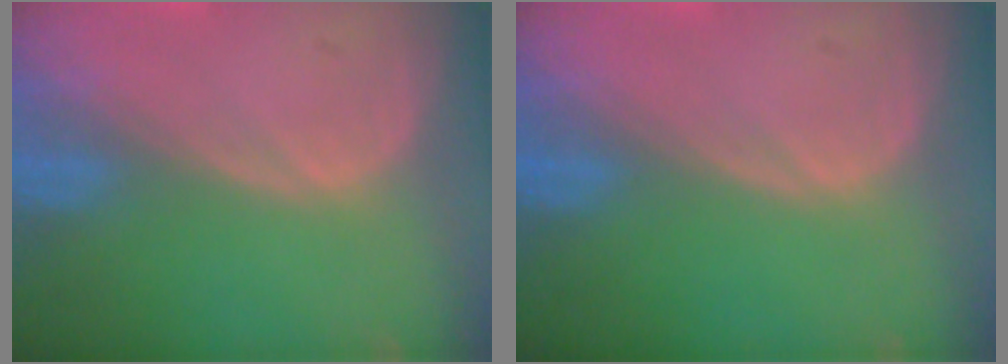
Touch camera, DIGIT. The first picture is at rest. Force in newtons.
{"total": 0.0}